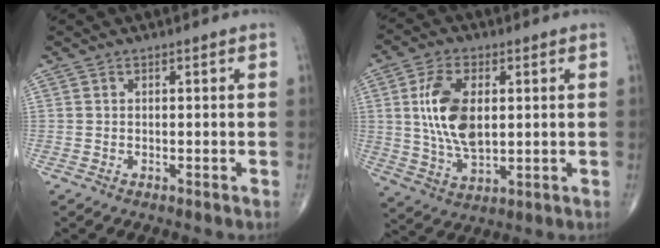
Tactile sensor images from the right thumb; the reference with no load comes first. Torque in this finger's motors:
{"motor_torque": [0.95, 2.20, 1.47, 0.37, 0.18]}